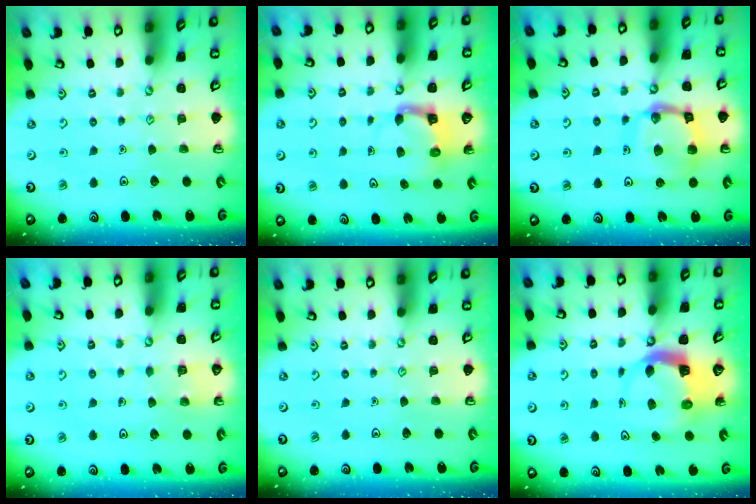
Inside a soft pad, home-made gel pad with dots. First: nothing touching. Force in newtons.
{"total": 4.4, "press": 4.4, "slide": 0.3}
{"total": 13.5, "press": 13.5, "slide": 1.4}
{"total": 2.9, "press": 2.9, "slide": 0.2}
{"total": 0.0}
{"total": 5.2, "press": 5.1, "slide": 0.6}